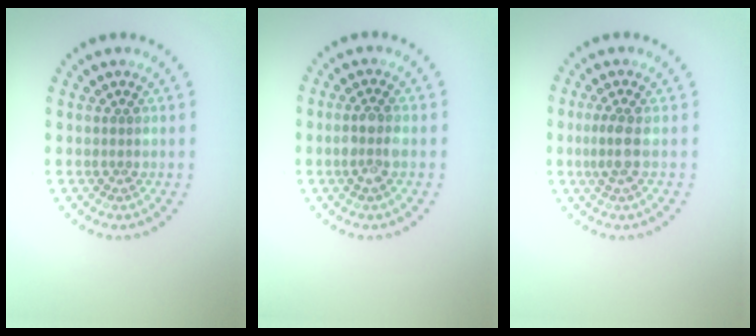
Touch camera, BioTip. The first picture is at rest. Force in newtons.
{"total": 2.3, "press": 2.1, "slide": 0.9}
{"total": 1.8, "press": 1.6, "slide": 1.0}